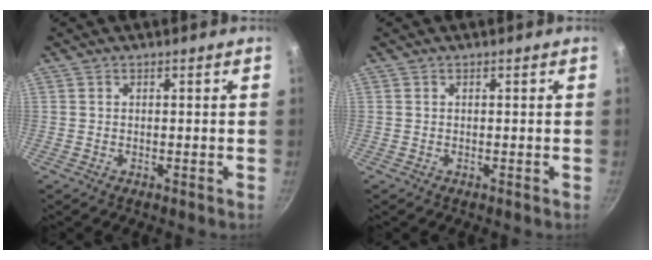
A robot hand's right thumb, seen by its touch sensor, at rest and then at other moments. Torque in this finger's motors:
{"motor_torque": [-0.01, 0.00, 0.05, -0.15, 0.00]}